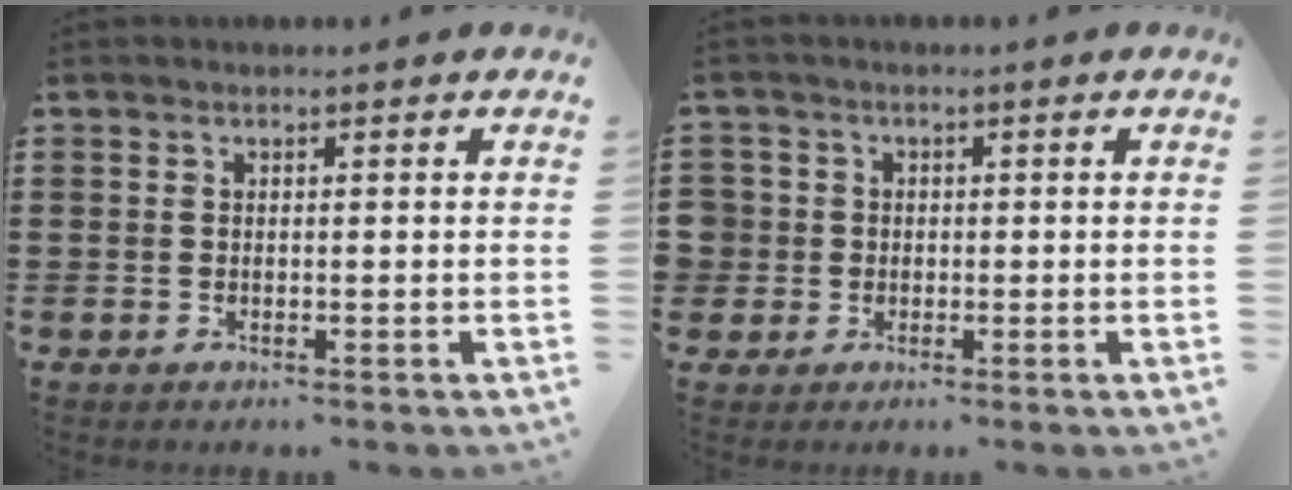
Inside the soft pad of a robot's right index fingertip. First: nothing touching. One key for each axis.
{"total": 2.6, "fx": -0.4, "fy": 2.6, "fz": 0.1, "tx": -0.026, "ty": 0.005, "tz": -0.014}